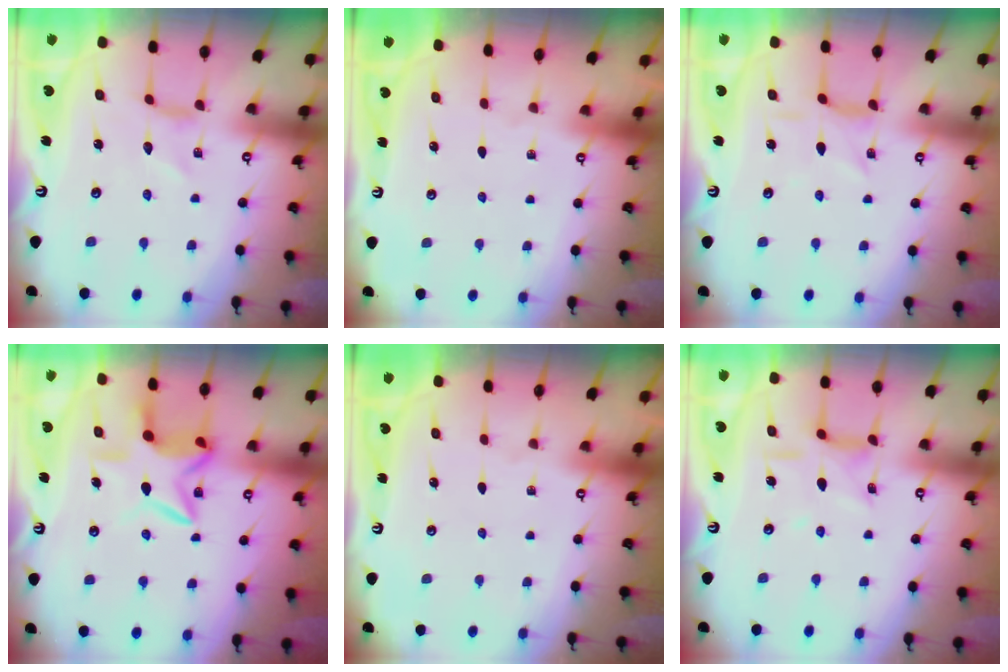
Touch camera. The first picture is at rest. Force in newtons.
{"total": 0.0}
{"total": 3.2, "press": 3.1, "slide": 0.7}
{"total": 11.1, "press": 11.0, "slide": 1.5}
{"total": 0.0}
{"total": 8.7, "press": 8.6, "slide": 0.7}